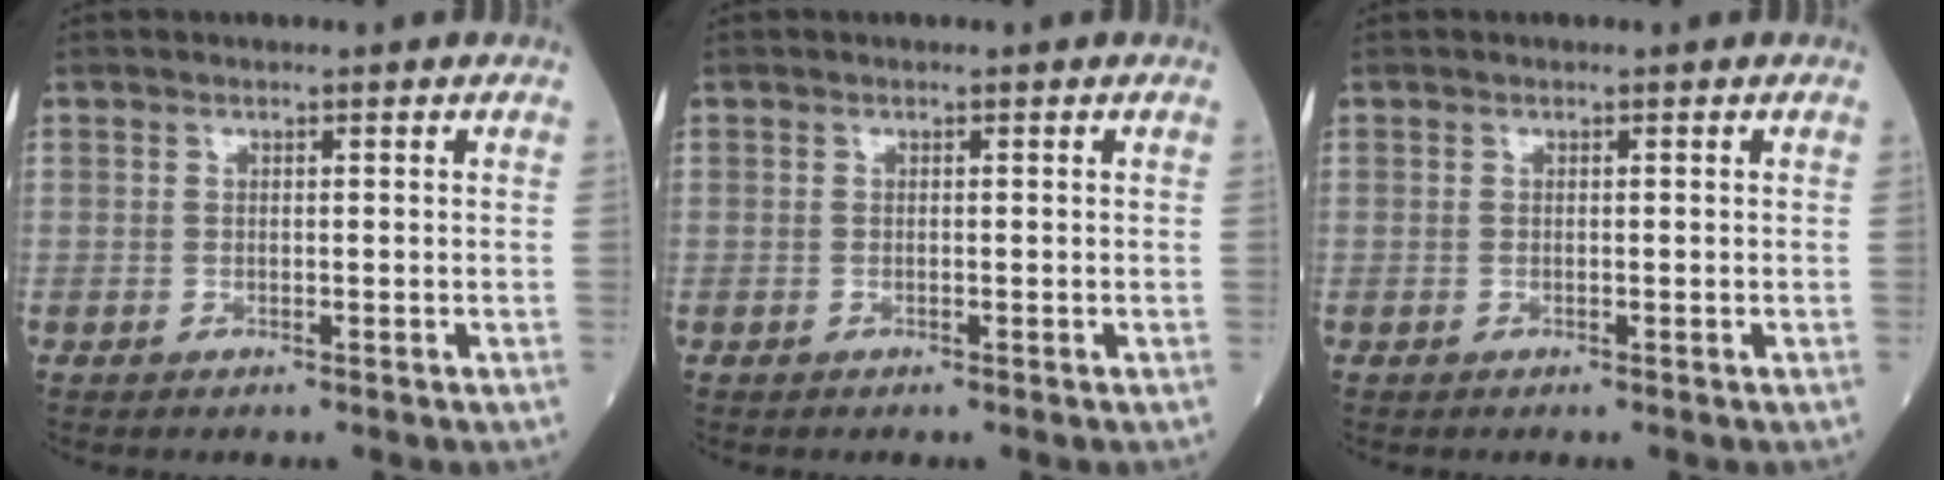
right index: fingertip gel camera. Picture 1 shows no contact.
{"total": 0.0}
{"total": 0.0}